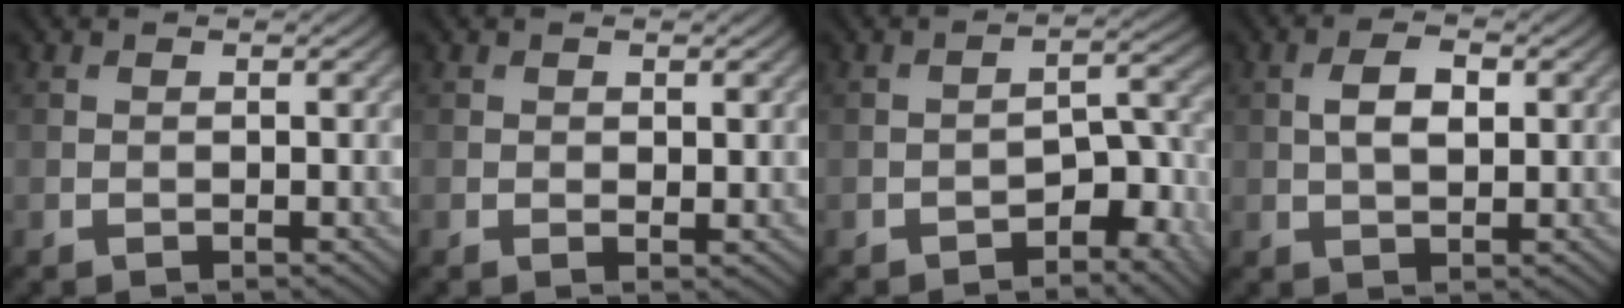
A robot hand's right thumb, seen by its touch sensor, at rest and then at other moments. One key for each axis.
{"total": 1.0, "fx": 0.5, "fy": 0.6, "fz": 0.6, "tx": -0.010, "ty": -0.004, "tz": 0.012}
{"total": 5.3, "fx": -3.2, "fy": 2.2, "fz": 3.6, "tx": -0.042, "ty": 0.013, "tz": -0.051}
{"total": 3.8, "fx": 0.8, "fy": 2.0, "fz": 3.2, "tx": -0.067, "ty": 0.002, "tz": 0.013}